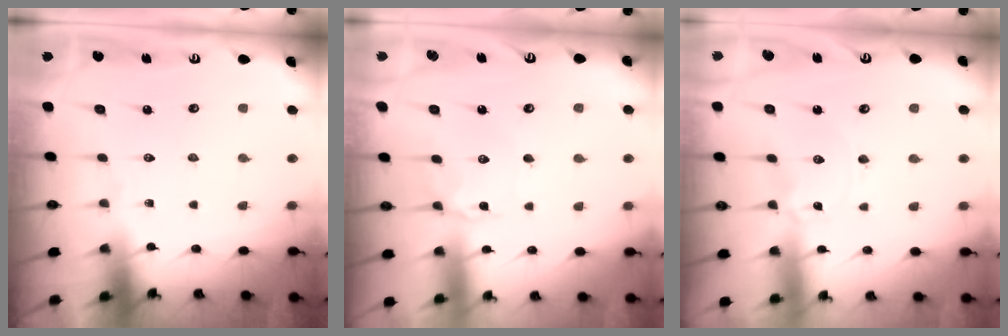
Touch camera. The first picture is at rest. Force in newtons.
{"total": 2.7, "press": 2.7, "slide": 0.2}
{"total": 0.0}